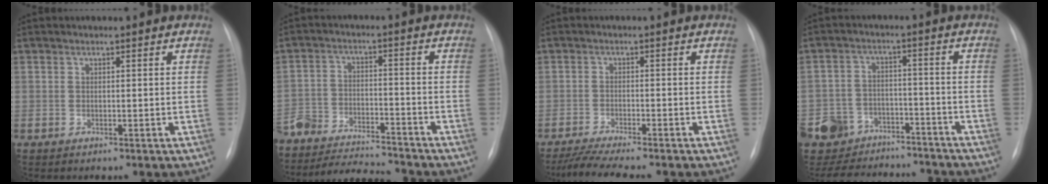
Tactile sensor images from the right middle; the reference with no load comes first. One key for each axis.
{"total": 18.6, "fx": -17.4, "fy": 2.3, "fz": 6.1, "tx": -0.143, "ty": -0.017, "tz": -0.277}
{"total": 8.4, "fx": -7.2, "fy": 0.1, "fz": 4.2, "tx": -0.065, "ty": -0.017, "tz": -0.115}
{"total": 18.8, "fx": -15.3, "fy": 9.9, "fz": 4.7, "tx": -0.137, "ty": 0.025, "tz": -0.212}